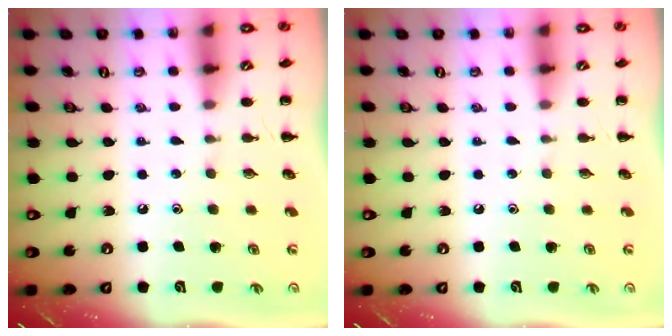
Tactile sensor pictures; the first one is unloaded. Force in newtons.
{"total": 0.0}